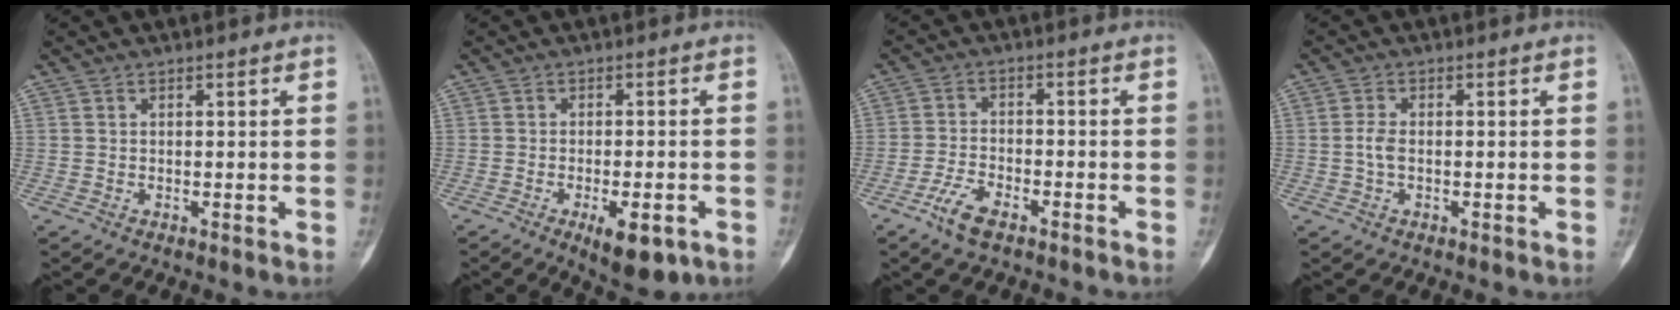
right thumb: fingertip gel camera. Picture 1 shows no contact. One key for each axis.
{"total": 7.8, "fx": -3.6, "fy": 2.8, "fz": 6.4, "tx": -0.089, "ty": 0.006, "tz": -0.040}
{"total": 5.5, "fx": -3.7, "fy": 2.0, "fz": 3.6, "tx": -0.079, "ty": 0.017, "tz": -0.068}
{"total": 2.2, "fx": -0.3, "fy": 1.4, "fz": 1.8, "tx": -0.032, "ty": 0.006, "tz": -0.009}